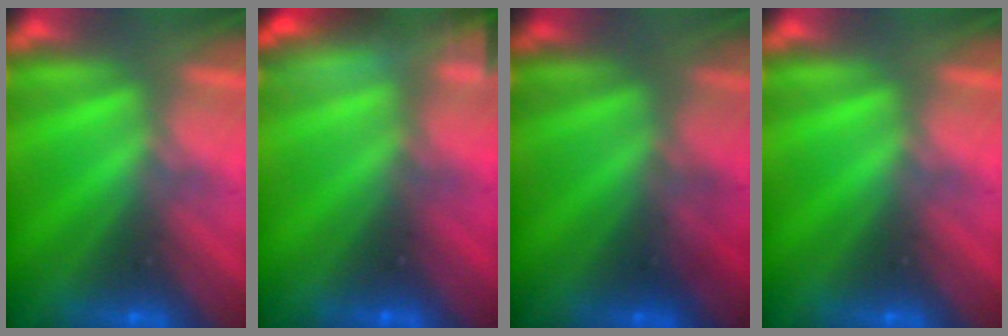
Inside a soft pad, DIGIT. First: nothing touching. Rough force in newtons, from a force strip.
{"total": 7.1}
{"total": 1.7}
{"total": 0.0}